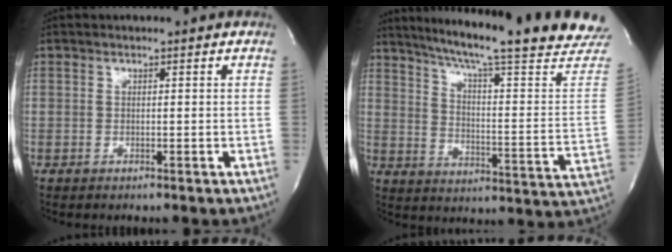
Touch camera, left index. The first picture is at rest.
{"total": 25.9, "force": [22.1, 0.5, 13.4], "torque": [-0.202, -0.065, 0.283]}